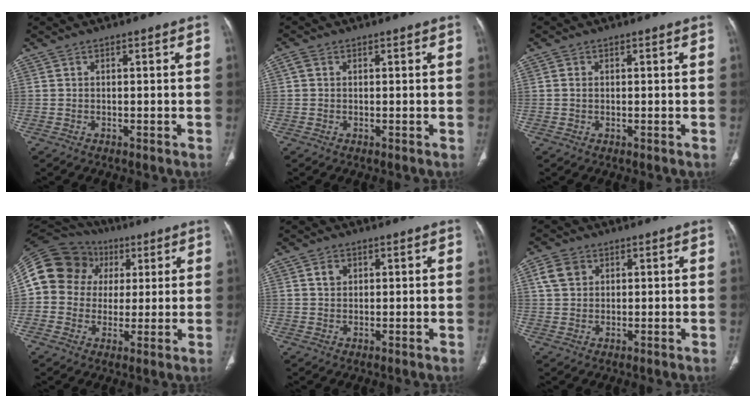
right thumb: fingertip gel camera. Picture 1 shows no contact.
{"total": 1.4, "force": [0.4, 1.1, 0.7], "torque": [-0.015, 0.005, 0.006]}
{"total": 1.0, "force": [0.1, 0.8, 0.6], "torque": [-0.011, 0.001, 0.003]}
{"total": 17.3, "force": [3.9, 15.4, 7.0], "torque": [-0.122, 0.038, 0.068]}
{"total": 2.4, "force": [1.0, 1.9, 1.2], "torque": [-0.010, -0.002, 0.018]}
{"total": 4.9, "force": [1.9, 3.8, 2.4], "torque": [-0.033, 0.001, 0.039]}